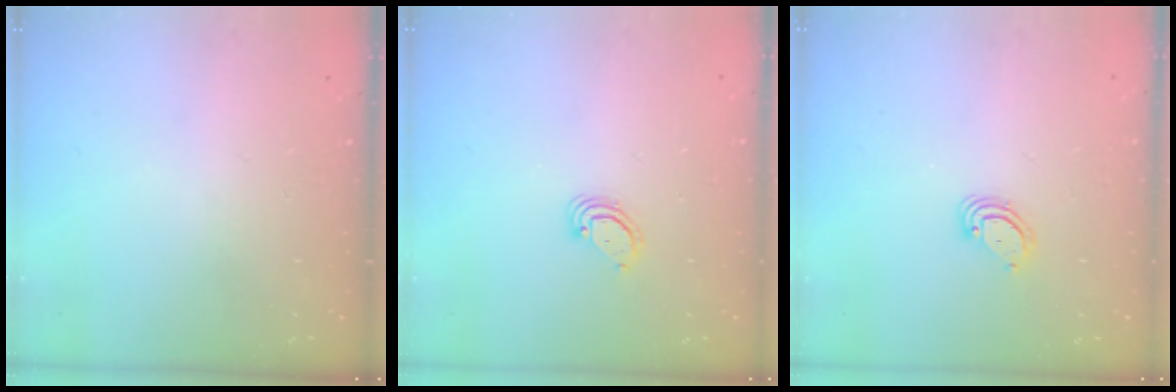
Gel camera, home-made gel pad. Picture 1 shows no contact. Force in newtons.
{"total": 2.9, "press": 2.9, "slide": 0.3}
{"total": 3.8, "press": 3.8, "slide": 0.3}